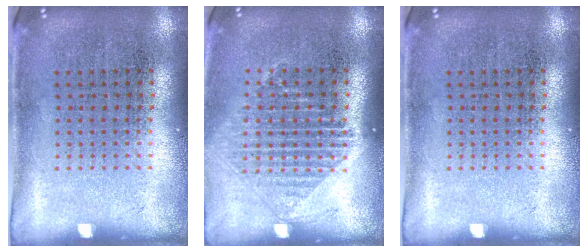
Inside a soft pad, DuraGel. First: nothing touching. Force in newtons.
{"total": 1.2, "press": 1.1, "slide": 0.6}
{"total": 0.0}